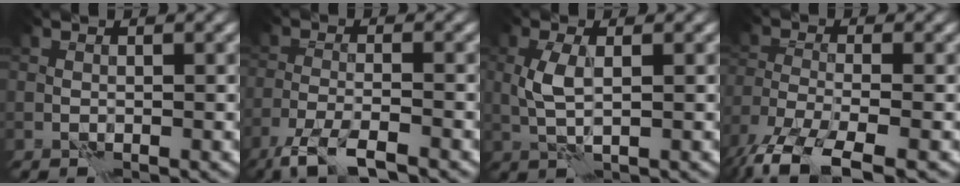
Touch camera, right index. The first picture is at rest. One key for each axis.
{"total": 4.8, "fx": -3.7, "fy": 0.7, "fz": 2.9, "tx": -0.056, "ty": -0.008, "tz": -0.074}
{"total": 2.6, "fx": 0.6, "fy": 0.7, "fz": 2.4, "tx": -0.059, "ty": 0.000, "tz": 0.013}
{"total": 8.6, "fx": -6.2, "fy": 2.6, "fz": 5.4, "tx": -0.118, "ty": -0.022, "tz": -0.119}